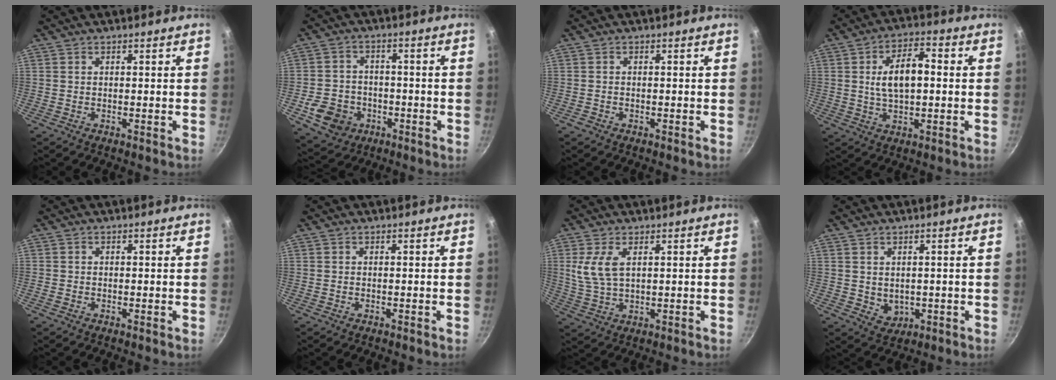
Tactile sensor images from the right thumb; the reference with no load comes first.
{"total": 8.9, "force": [-3.2, 7.5, 3.6], "torque": [-0.043, 0.020, -0.047]}
{"total": 0.7, "force": [-0.5, 0.5, 0.2], "torque": [-0.007, 0.000, -0.012]}
{"total": 9.7, "force": [0.9, 4.9, 8.3], "torque": [-0.137, 0.013, 0.014]}
{"total": 0.7, "force": [-0.3, 0.5, 0.5], "torque": [-0.009, -0.001, -0.006]}
{"total": 0.0}
{"total": 6.4, "force": [1.9, 3.2, 5.2], "torque": [-0.116, -0.003, 0.047]}
{"total": 3.3, "force": [-0.1, 2.7, 1.8], "torque": [-0.016, -0.004, 0.012]}